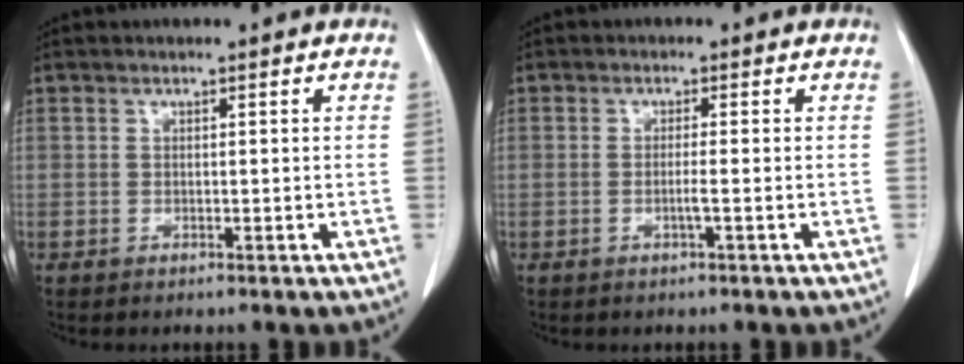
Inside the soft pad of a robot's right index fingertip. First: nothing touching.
{"total": 1.5, "force": [-0.4, -0.3, 1.4], "torque": [-0.027, 0.001, -0.008]}